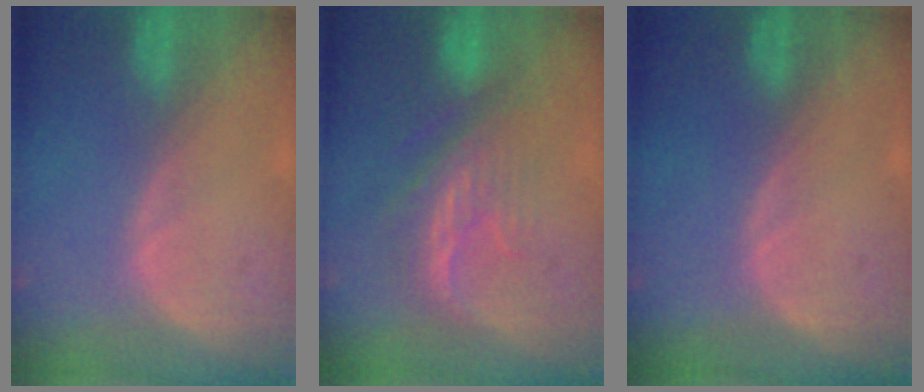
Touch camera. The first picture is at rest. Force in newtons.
{"total": 8.3, "press": 7.5, "slide": 3.5}
{"total": 0.0}